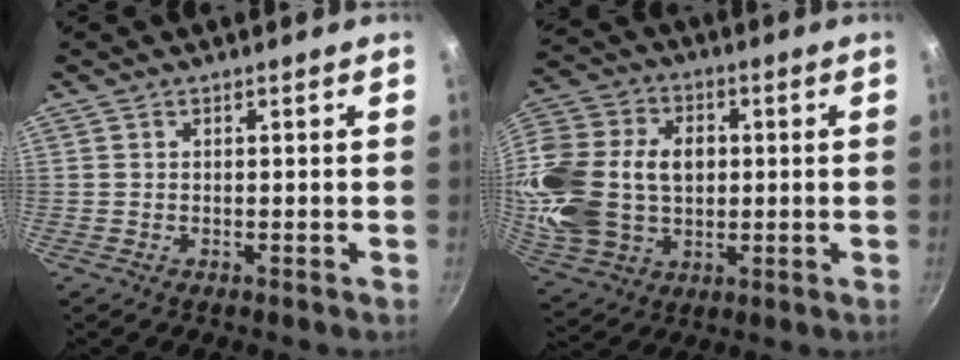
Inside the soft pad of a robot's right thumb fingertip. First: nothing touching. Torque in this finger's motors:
{"motor_torque": [1.50, 3.51, 0.22, -0.16, 0.24]}